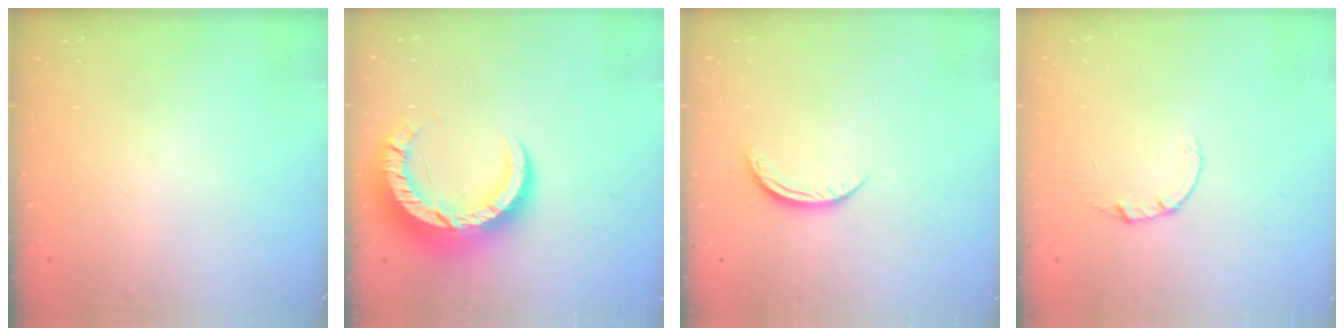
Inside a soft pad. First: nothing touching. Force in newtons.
{"total": 14.2, "press": 14.1, "slide": 1.3}
{"total": 6.1, "press": 6.1, "slide": 0.5}
{"total": 2.0, "press": 2.0, "slide": 0.2}